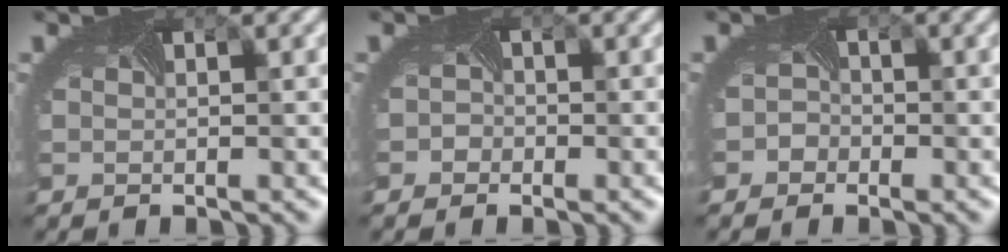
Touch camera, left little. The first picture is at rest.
{"total": 1.0, "force": [-0.6, 0.8, -0.3], "torque": [0.009, -0.005, -0.016]}
{"total": 1.4, "force": [-0.9, 1.0, -0.3], "torque": [0.008, -0.002, -0.022]}